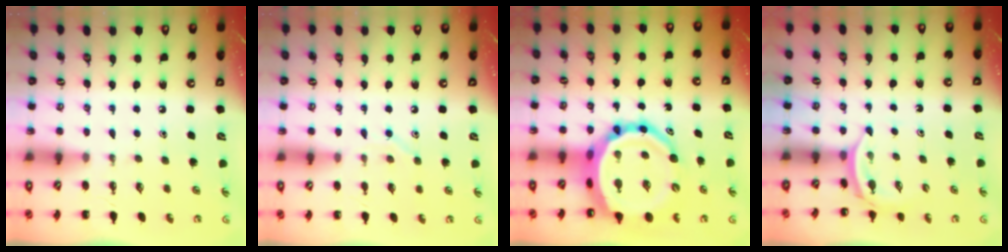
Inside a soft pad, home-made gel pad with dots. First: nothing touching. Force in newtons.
{"total": 6.7, "press": 6.6, "slide": 1.1}
{"total": 19.6, "press": 19.0, "slide": 5.0}
{"total": 2.3, "press": 2.1, "slide": 0.9}